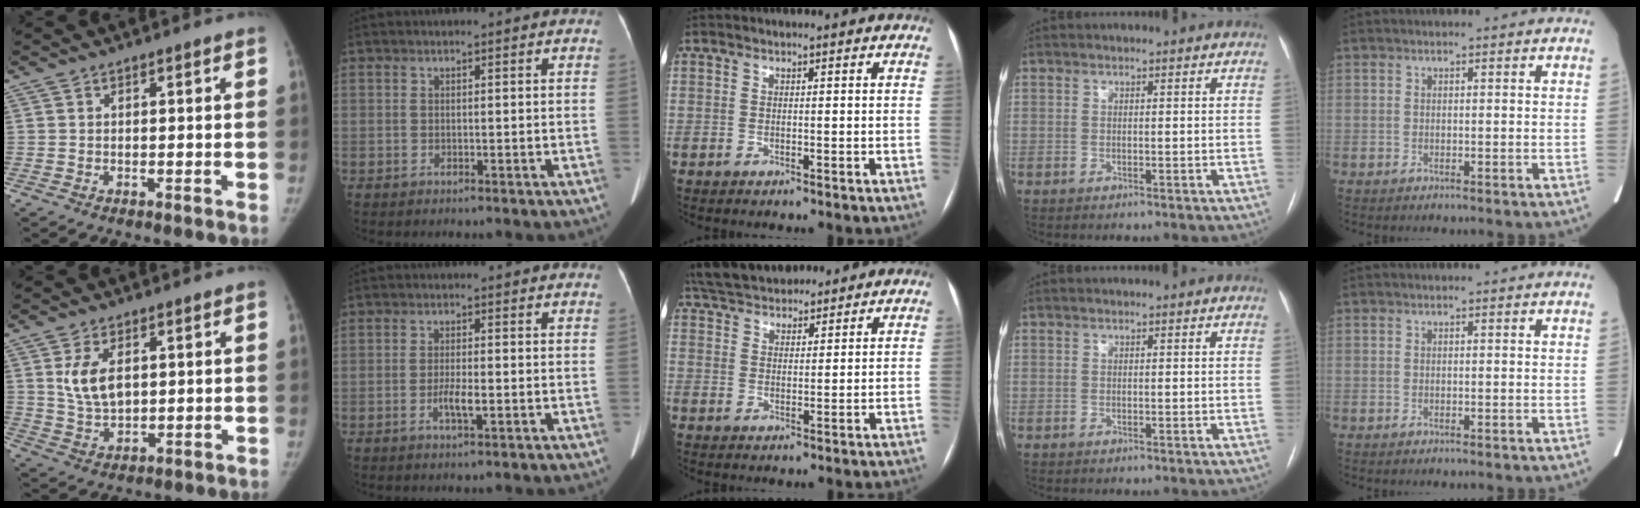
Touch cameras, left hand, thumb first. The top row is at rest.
{"thumb": {"total": 7.5, "force": [2.0, 4.5, 5.6], "torque": [-0.091, -0.011, 0.047]}, "index": {"total": 2.8, "force": [-1.0, 0.5, 2.6], "torque": [-0.053, -0.002, -0.018]}, "middle": {"total": 11.1, "force": [9.9, 3.7, 3.6], "torque": [-0.062, 0.036, 0.164]}}